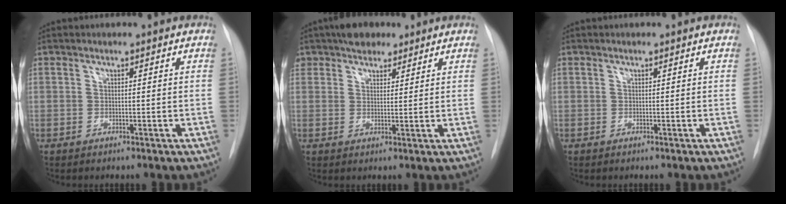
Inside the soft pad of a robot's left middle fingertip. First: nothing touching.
{"total": 5.3, "force": [3.9, 3.0, 2.0], "torque": [-0.036, 0.013, 0.070]}
{"total": 0.0}